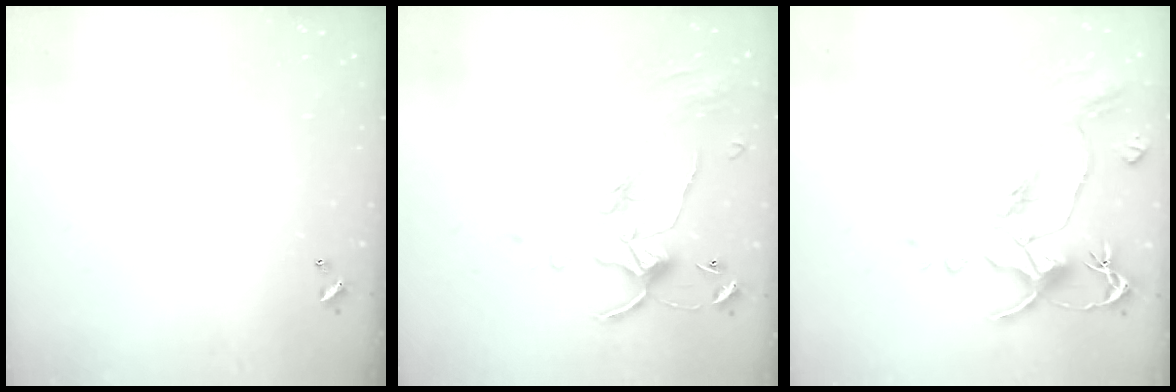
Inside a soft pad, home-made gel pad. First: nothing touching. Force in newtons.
{"total": 1.1, "press": 0.4, "slide": 1.0}
{"total": 1.6, "press": 0.4, "slide": 1.5}